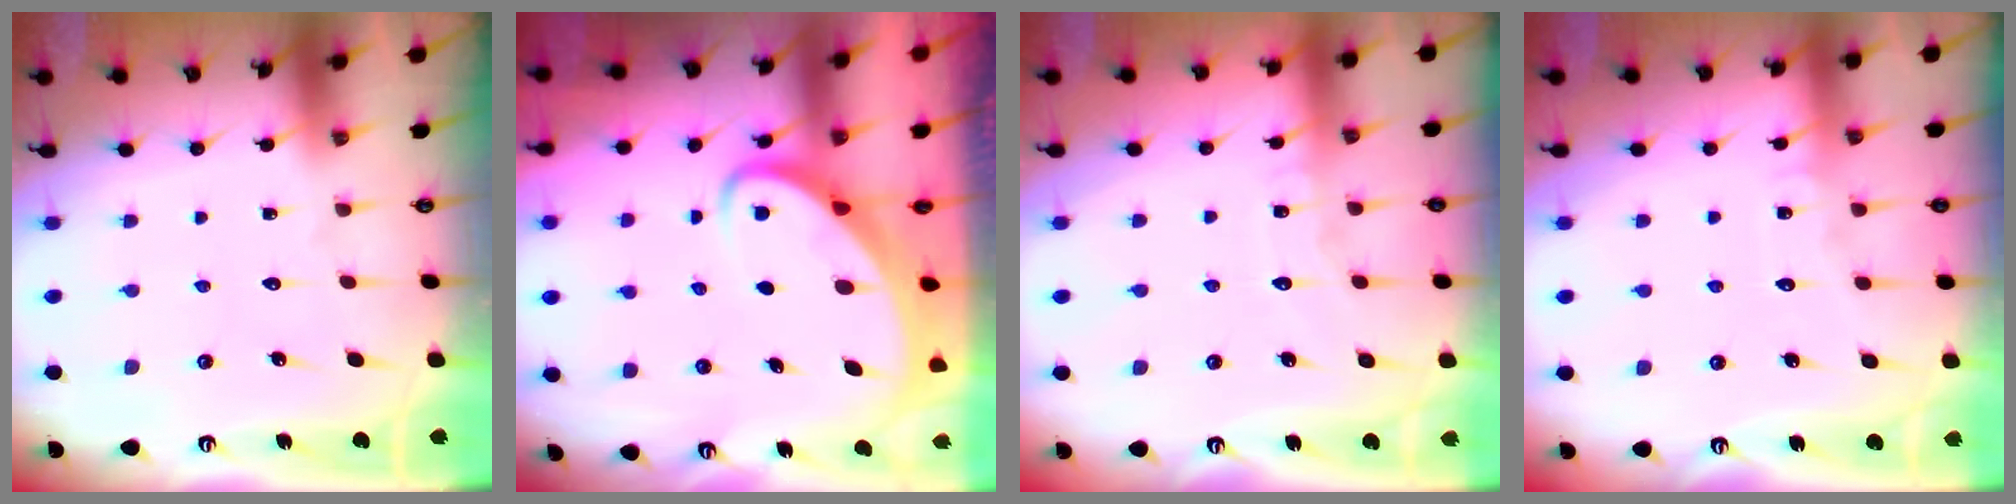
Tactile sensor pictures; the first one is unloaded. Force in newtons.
{"total": 3.3, "press": 3.2, "slide": 0.4}
{"total": 5.6, "press": 5.6, "slide": 0.4}
{"total": 4.2, "press": 4.2, "slide": 0.4}